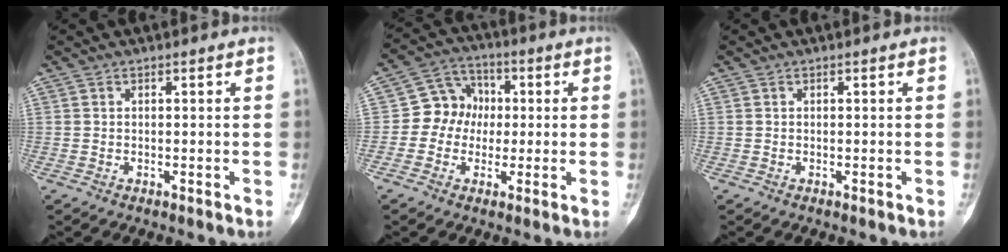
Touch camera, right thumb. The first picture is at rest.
{"total": 8.3, "force": [-0.2, 7.5, 3.5], "torque": [-0.018, 0.023, -0.019]}
{"total": 0.0}